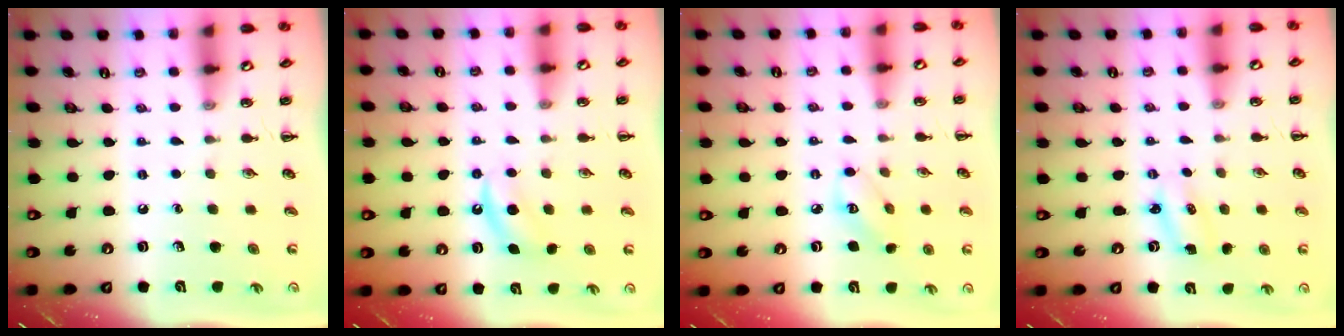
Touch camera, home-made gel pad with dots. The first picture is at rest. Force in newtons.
{"total": 5.7, "press": 5.5, "slide": 1.5}
{"total": 4.4, "press": 4.3, "slide": 0.9}
{"total": 2.5, "press": 2.5, "slide": 0.4}